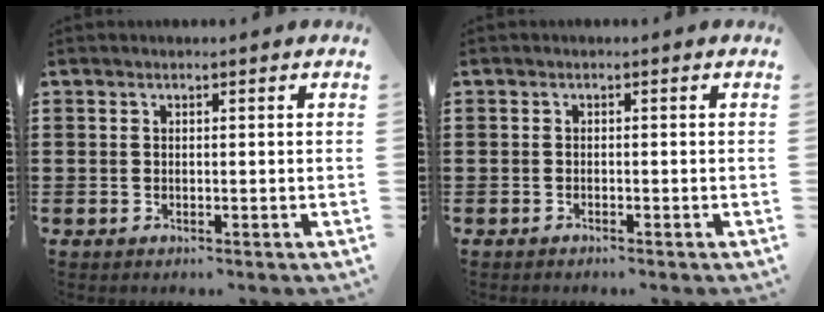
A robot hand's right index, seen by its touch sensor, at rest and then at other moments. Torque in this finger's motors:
{"motor_torque": [-0.18, 0.42, -0.51, -0.21]}